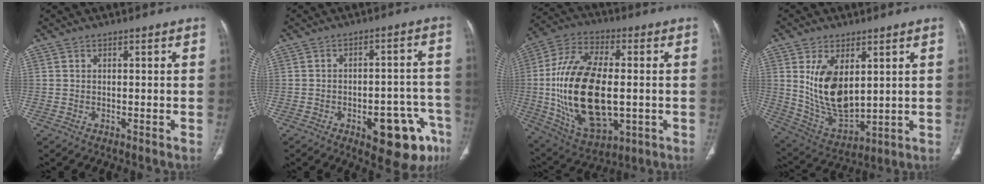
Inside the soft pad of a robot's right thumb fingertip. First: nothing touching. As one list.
[{"total": 14.5, "force": [-7.1, 6.1, 11.1], "torque": [-0.093, 0.045, -0.081]}, {"total": 24.5, "force": [-1.4, 12.8, 20.8], "torque": [-0.402, 0.001, -0.008]}, {"total": 13.7, "force": [3.4, 7.6, 10.9], "torque": [-0.179, -0.025, 0.085]}]